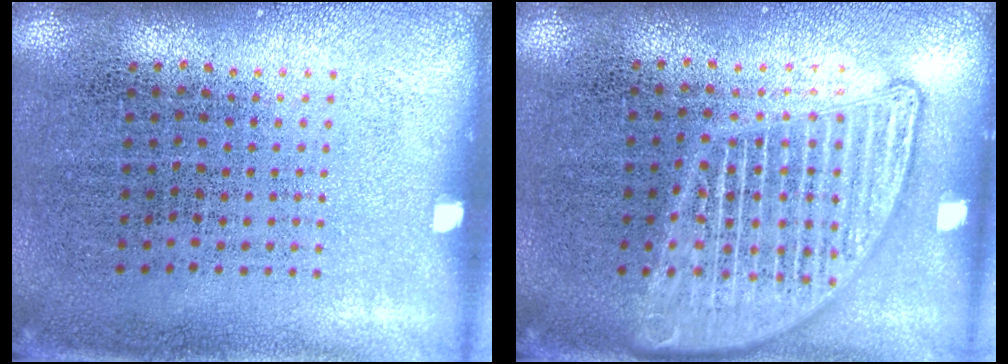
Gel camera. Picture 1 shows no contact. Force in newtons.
{"total": 2.7, "press": 2.7, "slide": 0.2}